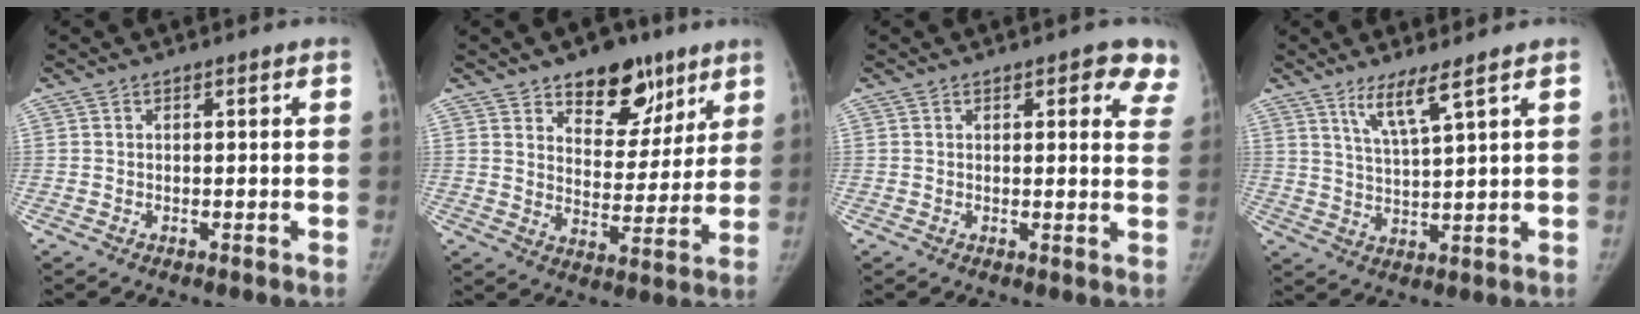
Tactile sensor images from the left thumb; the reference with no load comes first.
{"total": 13.4, "force": [8.5, 7.8, 6.9], "torque": [-0.044, -0.046, 0.129]}
{"total": 7.5, "force": [4.7, 3.2, 4.9], "torque": [-0.017, -0.018, 0.037]}
{"total": 5.8, "force": [3.9, 0.0, 4.3], "torque": [-0.084, -0.034, 0.079]}